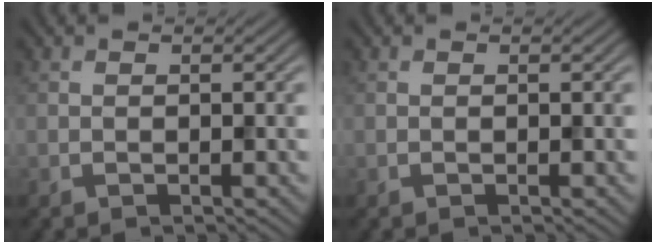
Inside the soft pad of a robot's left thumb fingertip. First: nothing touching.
{"total": 0.0}